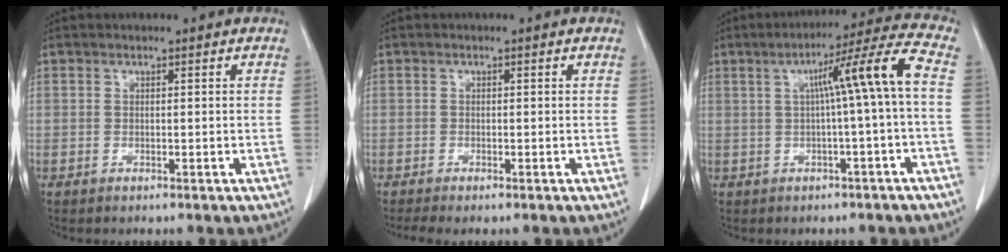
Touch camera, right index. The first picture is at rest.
{"total": 2.1, "force": [-1.6, 0.3, 1.3], "torque": [-0.021, -0.007, -0.026]}
{"total": 9.2, "force": [0.4, -1.3, 9.1], "torque": [-0.135, 0.022, 0.009]}